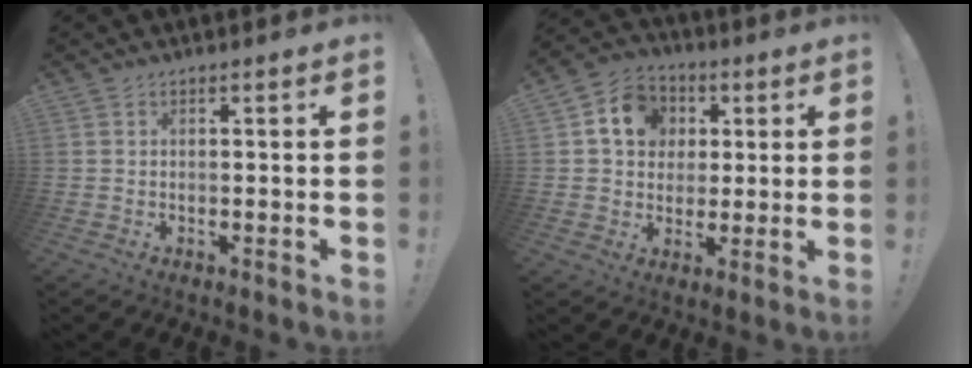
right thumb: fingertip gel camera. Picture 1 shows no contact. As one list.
[{"total": 11.6, "force": [3.2, 9.9, 5.2], "torque": [-0.069, -0.002, 0.065]}]